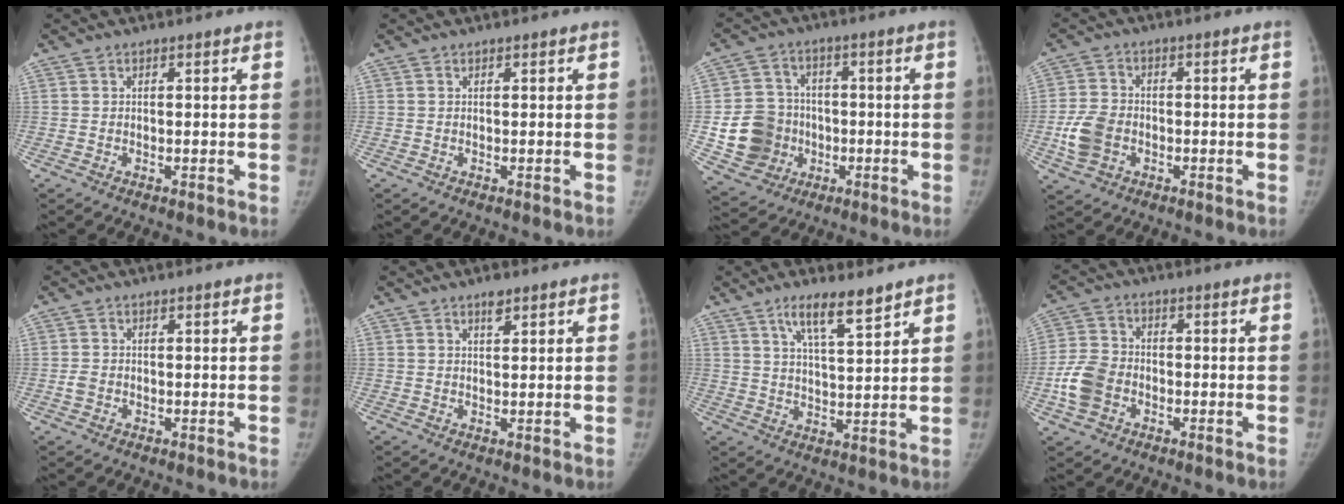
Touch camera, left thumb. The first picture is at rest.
{"total": 0.0}
{"total": 12.0, "force": [-2.1, 10.9, 4.6], "torque": [-0.057, 0.014, -0.028]}
{"total": 7.1, "force": [-1.9, 5.4, 4.3], "torque": [-0.085, 0.008, -0.036]}
{"total": 1.5, "force": [-0.4, 1.2, 0.8], "torque": [-0.018, 0.001, -0.008]}
{"total": 2.2, "force": [1.5, 0.9, 1.3], "torque": [-0.015, -0.008, 0.024]}
{"total": 7.8, "force": [5.5, 1.6, 5.3], "torque": [-0.084, -0.032, 0.100]}
{"total": 7.9, "force": [-2.5, 5.9, 4.5], "torque": [-0.089, 0.015, -0.052]}